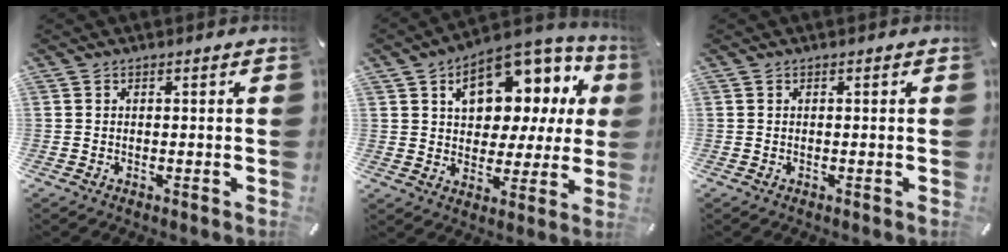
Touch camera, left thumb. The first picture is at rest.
{"total": 14.1, "force": [6.9, 9.1, 8.3], "torque": [-0.121, -0.047, 0.122]}
{"total": 0.0}